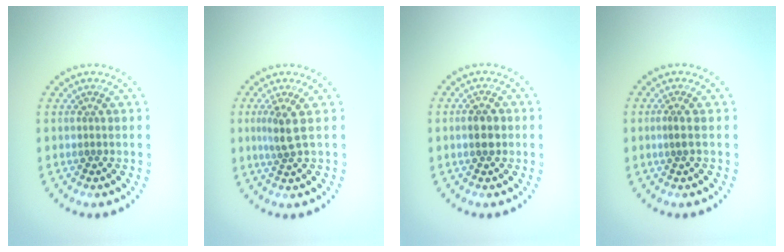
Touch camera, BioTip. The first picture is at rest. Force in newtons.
{"total": 2.2, "press": 1.7, "slide": 1.5}
{"total": 2.0, "press": 2.0, "slide": 0.2}
{"total": 0.7, "press": 0.5, "slide": 0.6}